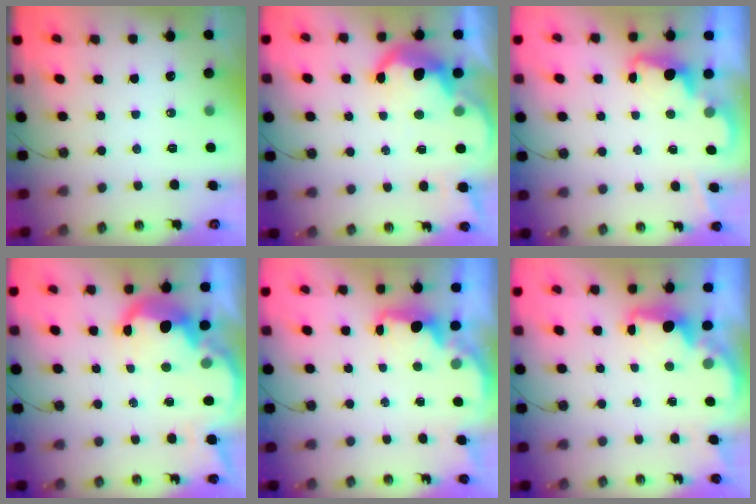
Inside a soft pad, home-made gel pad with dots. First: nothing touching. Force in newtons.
{"total": 11.3, "press": 11.2, "slide": 1.0}
{"total": 2.3, "press": 2.2, "slide": 0.5}
{"total": 12.3, "press": 12.2, "slide": 1.1}
{"total": 2.2, "press": 2.1, "slide": 0.6}
{"total": 2.2, "press": 2.1, "slide": 0.7}